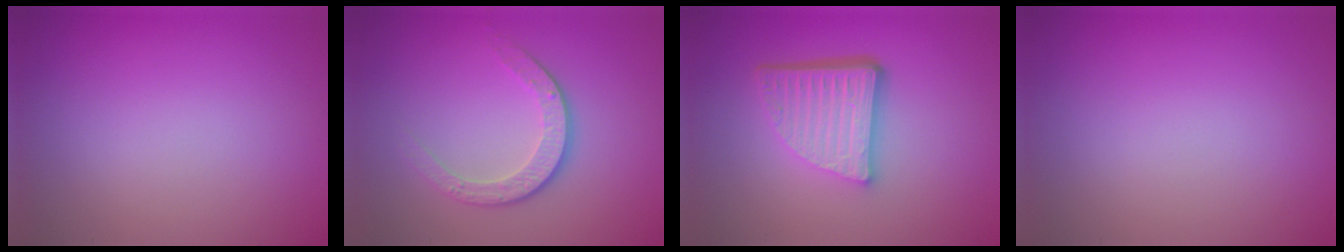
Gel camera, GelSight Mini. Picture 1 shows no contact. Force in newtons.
{"total": 3.6, "press": 2.5, "slide": 2.6}
{"total": 5.7, "press": 3.8, "slide": 4.2}
{"total": 0.0}